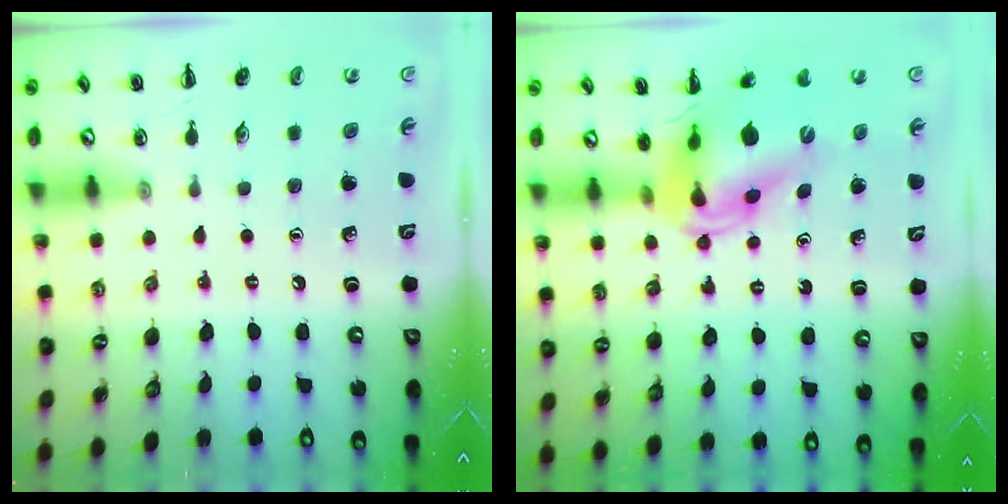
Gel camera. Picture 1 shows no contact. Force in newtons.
{"total": 8.0, "press": 7.6, "slide": 2.6}